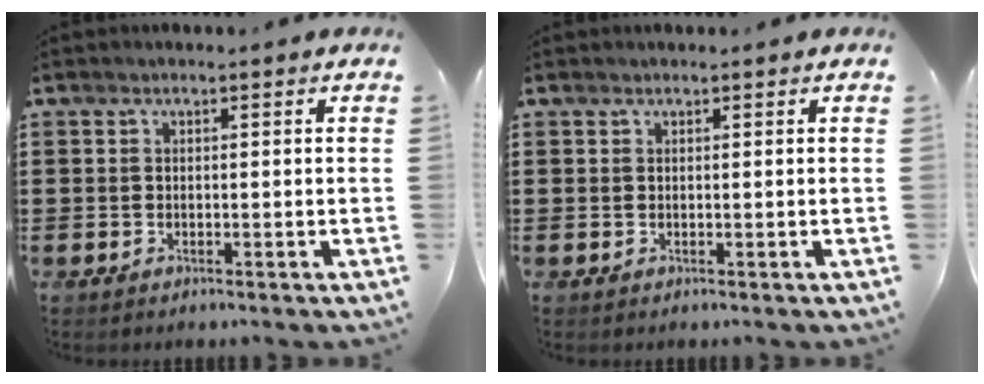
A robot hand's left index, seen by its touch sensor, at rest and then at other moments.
{"total": 0.0}